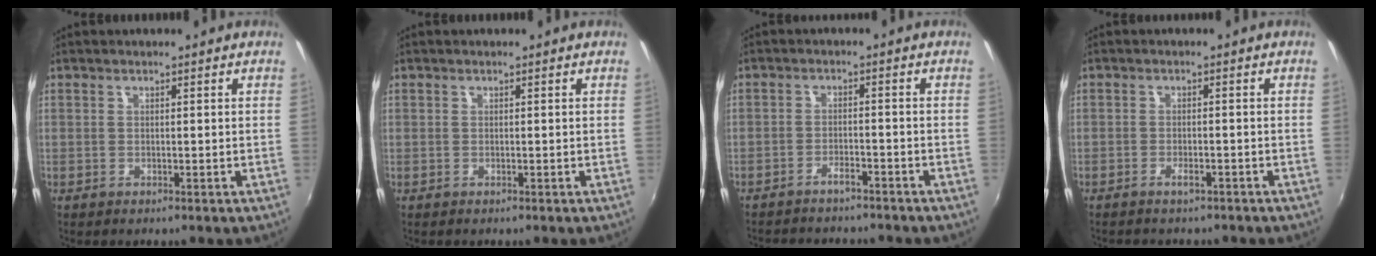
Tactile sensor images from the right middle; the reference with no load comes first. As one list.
[{"total": 0.0}, {"total": 7.8, "force": [-7.1, 2.0, 2.7], "torque": [-0.069, -0.003, -0.101]}, {"total": 2.1, "force": [-1.8, 0.6, 0.9], "torque": [-0.024, 0.002, -0.029]}]